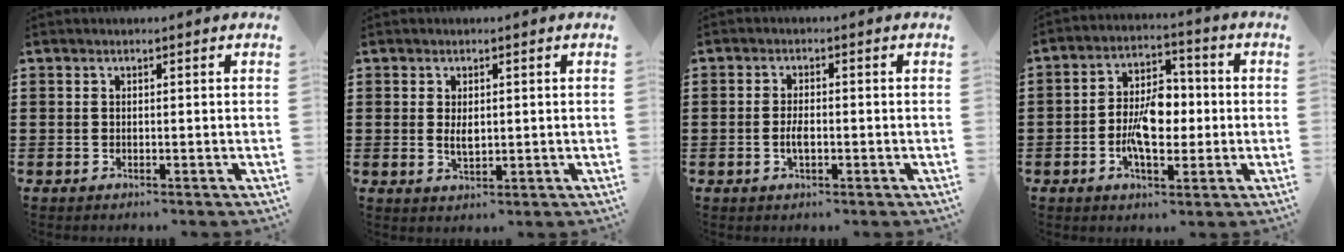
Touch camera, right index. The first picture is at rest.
{"total": 2.4, "force": [0.2, 1.0, 2.1], "torque": [-0.043, 0.002, 0.004]}
{"total": 2.7, "force": [-0.6, 1.0, 2.4], "torque": [-0.052, -0.003, -0.013]}
{"total": 7.6, "force": [-1.1, 4.2, 6.2], "torque": [-0.125, 0.003, -0.027]}